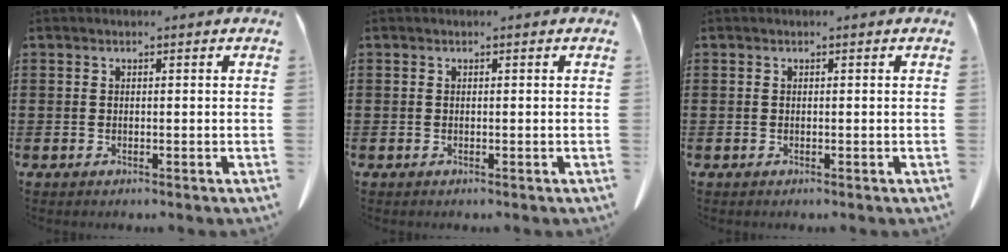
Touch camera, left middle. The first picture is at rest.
{"total": 0.0}
{"total": 0.0}